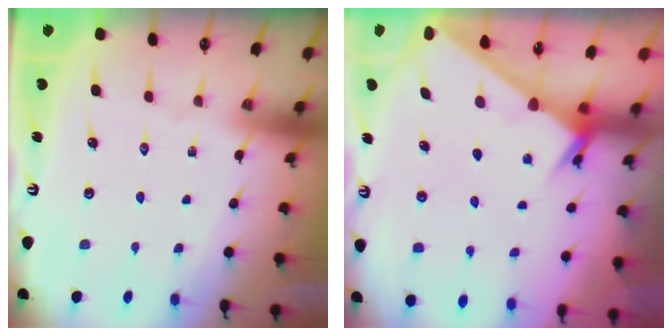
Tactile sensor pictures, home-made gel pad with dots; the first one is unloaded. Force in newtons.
{"total": 2.4, "press": 2.4, "slide": 0.2}